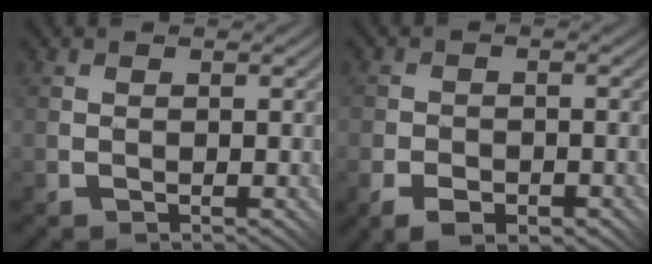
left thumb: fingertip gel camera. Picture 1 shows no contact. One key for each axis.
{"total": 3.9, "fx": -2.3, "fy": 2.2, "fz": 2.2, "tx": -0.036, "ty": -0.009, "tz": -0.041}